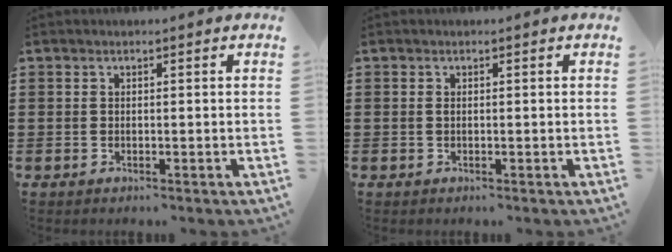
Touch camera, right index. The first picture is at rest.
{"total": 0.0}